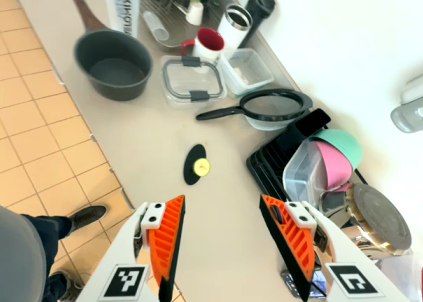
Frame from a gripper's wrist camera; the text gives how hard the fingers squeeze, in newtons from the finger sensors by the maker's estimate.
{"total": 0.0}